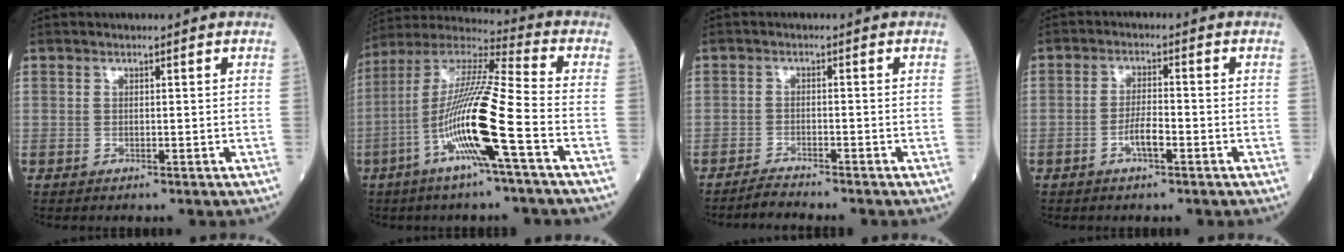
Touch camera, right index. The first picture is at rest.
{"total": 16.4, "force": [-5.4, -0.2, 15.5], "torque": [-0.310, -0.003, -0.111]}
{"total": 2.3, "force": [-2.2, -0.5, 0.2], "torque": [-0.008, -0.010, -0.043]}
{"total": 3.4, "force": [-1.5, 0.8, 3.0], "torque": [-0.053, 0.003, -0.029]}